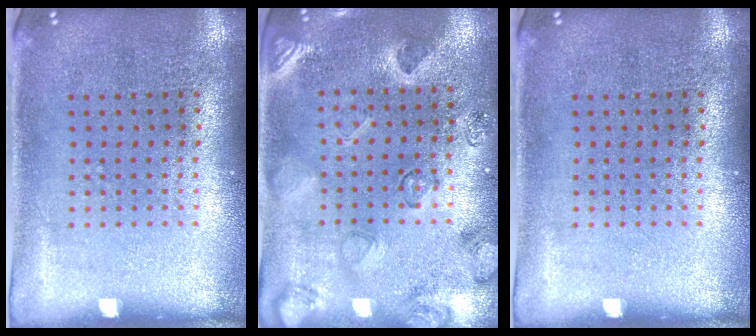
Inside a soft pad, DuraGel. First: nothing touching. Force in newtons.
{"total": 2.2, "press": 1.8, "slide": 1.3}
{"total": 0.0}